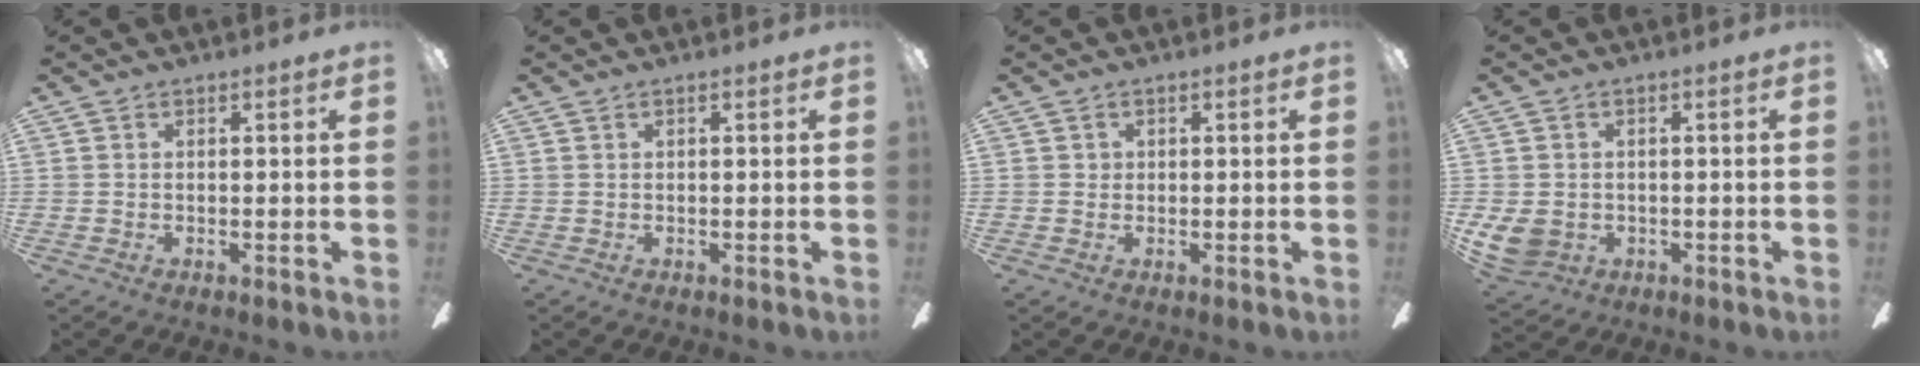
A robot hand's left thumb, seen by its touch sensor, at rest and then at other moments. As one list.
[{"total": 0.0}, {"total": 1.1, "force": [0.1, 1.1, 0.1], "torque": [-0.003, 0.006, 0.000]}, {"total": 5.7, "force": [-1.0, 4.9, 2.8], "torque": [-0.068, 0.006, -0.020]}]